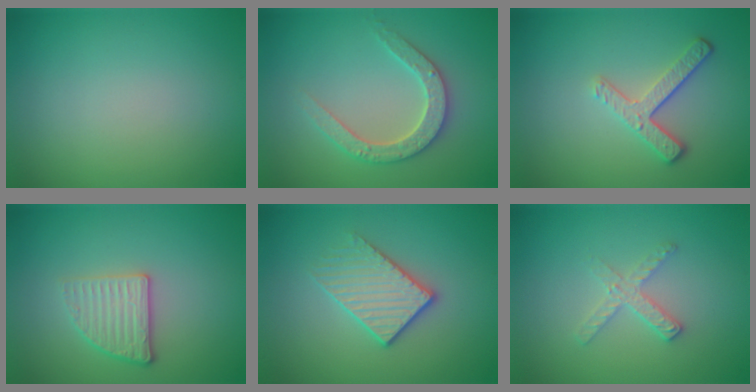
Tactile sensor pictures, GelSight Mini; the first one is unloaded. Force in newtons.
{"total": 3.8, "press": 3.7, "slide": 0.8}
{"total": 3.4, "press": 2.6, "slide": 2.3}
{"total": 2.6, "press": 2.3, "slide": 1.2}
{"total": 3.1, "press": 2.8, "slide": 1.4}
{"total": 2.0, "press": 2.0, "slide": 0.2}